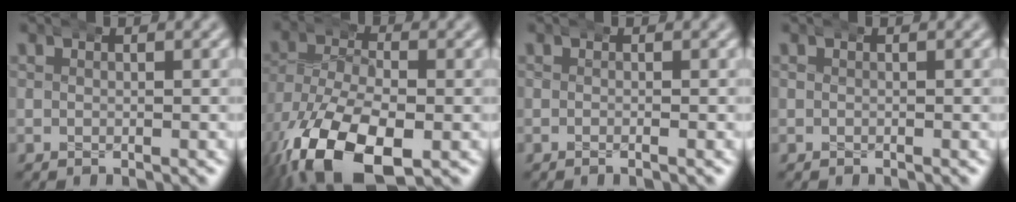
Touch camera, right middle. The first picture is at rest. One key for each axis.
{"total": 9.7, "fx": -3.1, "fy": 5.7, "fz": 7.3, "tx": -0.158, "ty": -0.039, "tz": -0.029}
{"total": 0.6, "fx": -0.3, "fy": -0.3, "fz": 0.4, "tx": -0.007, "ty": 0.006, "tz": -0.010}
{"total": 0.0}